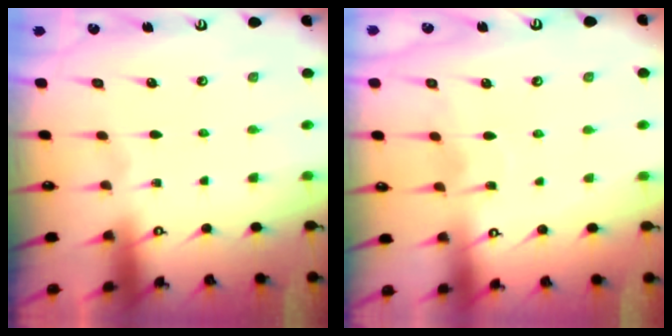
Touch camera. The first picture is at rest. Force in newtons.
{"total": 6.7, "press": 6.7, "slide": 0.1}